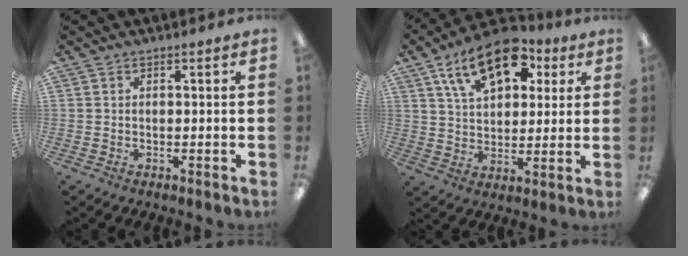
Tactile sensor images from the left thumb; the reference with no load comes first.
{"total": 16.8, "force": [9.1, 9.7, 10.2], "torque": [-0.161, -0.028, 0.163]}